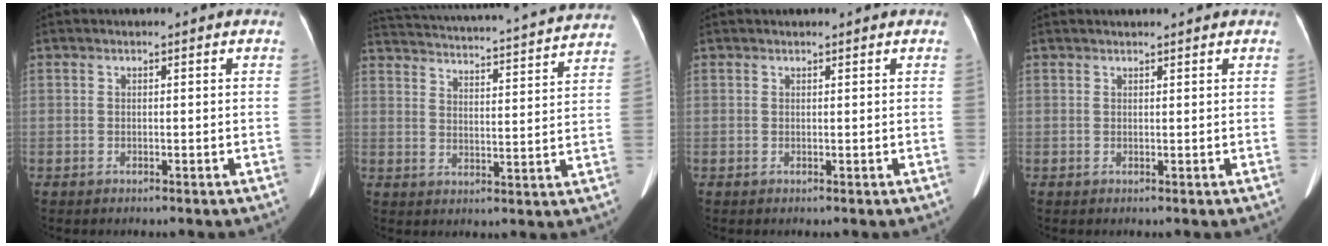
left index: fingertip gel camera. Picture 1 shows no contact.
{"total": 25.2, "force": [23.3, 2.4, 9.3], "torque": [-0.168, -0.017, 0.298]}
{"total": 1.3, "force": [1.2, 0.2, 0.4], "torque": [-0.010, 0.014, 0.016]}
{"total": 3.0, "force": [2.8, 0.3, 1.1], "torque": [-0.015, 0.021, 0.035]}